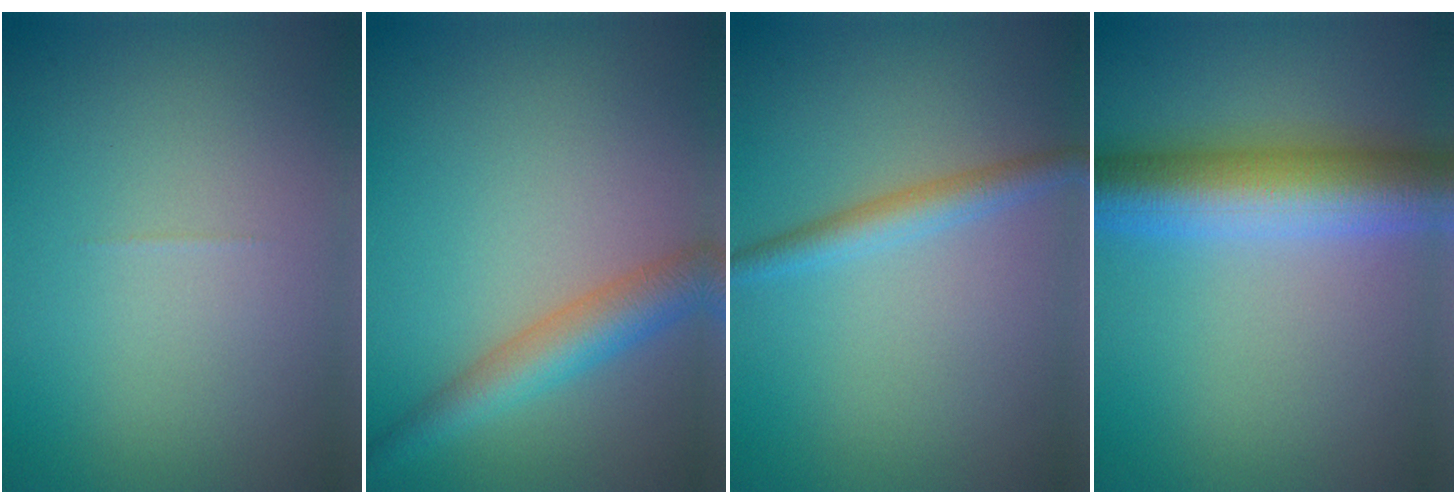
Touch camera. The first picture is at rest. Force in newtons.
{"total": 4.5, "press": 4.5, "slide": 0.1}
{"total": 2.4, "press": 2.4, "slide": 0.1}
{"total": 8.6, "press": 8.6, "slide": 0.3}